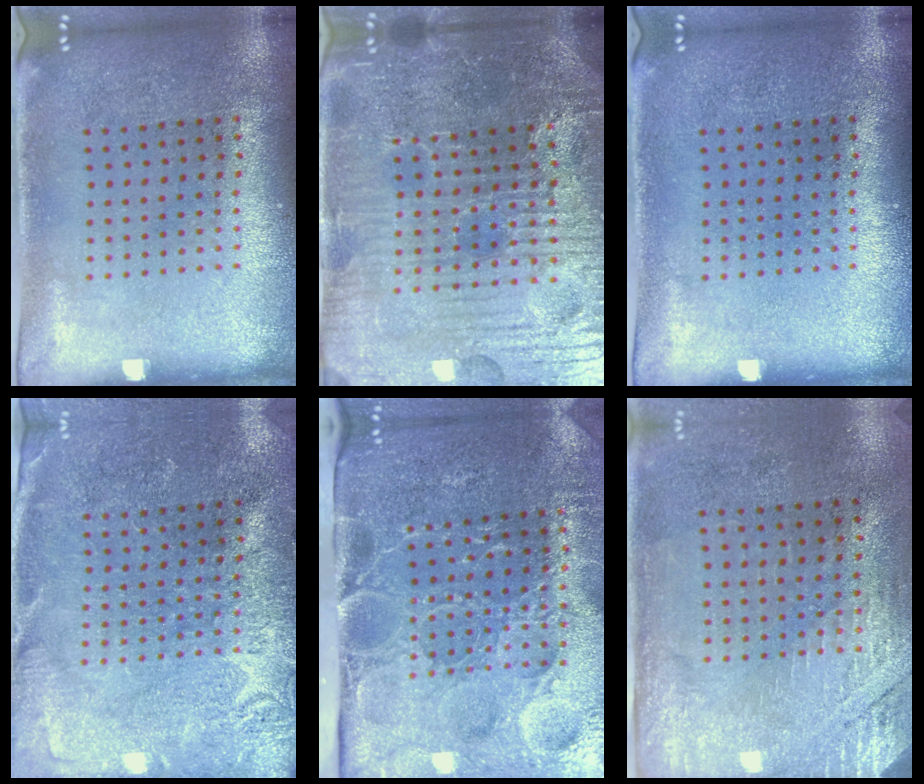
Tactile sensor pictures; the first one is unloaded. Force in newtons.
{"total": 5.9, "press": 5.5, "slide": 2.1}
{"total": 0.0}
{"total": 2.8, "press": 2.7, "slide": 0.5}
{"total": 5.0, "press": 4.2, "slide": 2.6}
{"total": 2.7, "press": 2.4, "slide": 1.2}